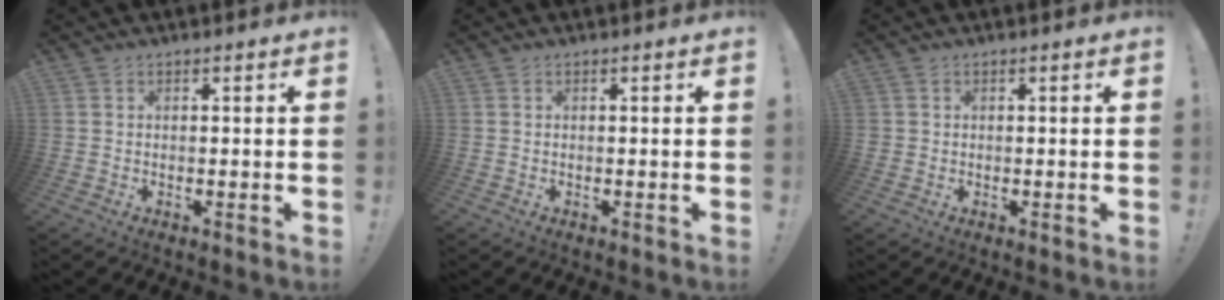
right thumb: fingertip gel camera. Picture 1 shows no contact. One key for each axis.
{"total": 0.0}
{"total": 0.9, "fx": 0.1, "fy": 0.9, "fz": 0.2, "tx": -0.006, "ty": 0.003, "tz": 0.003}